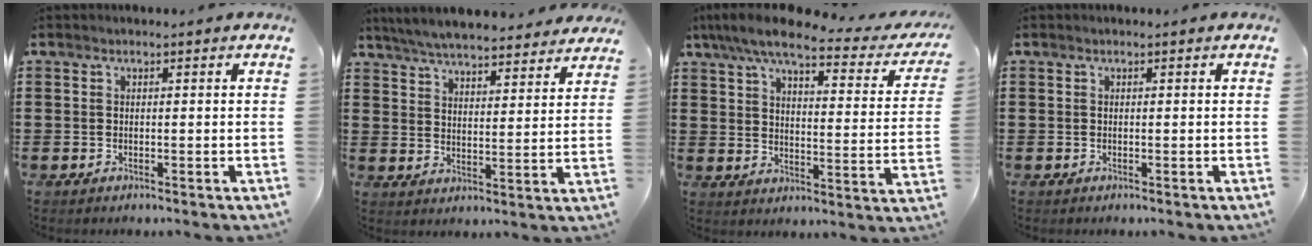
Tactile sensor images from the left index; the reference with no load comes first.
{"total": 6.0, "force": [5.9, 0.1, 1.2], "torque": [-0.049, -0.030, 0.106]}
{"total": 8.3, "force": [6.5, 1.1, 5.0], "torque": [-0.115, -0.032, 0.110]}
{"total": 0.0}